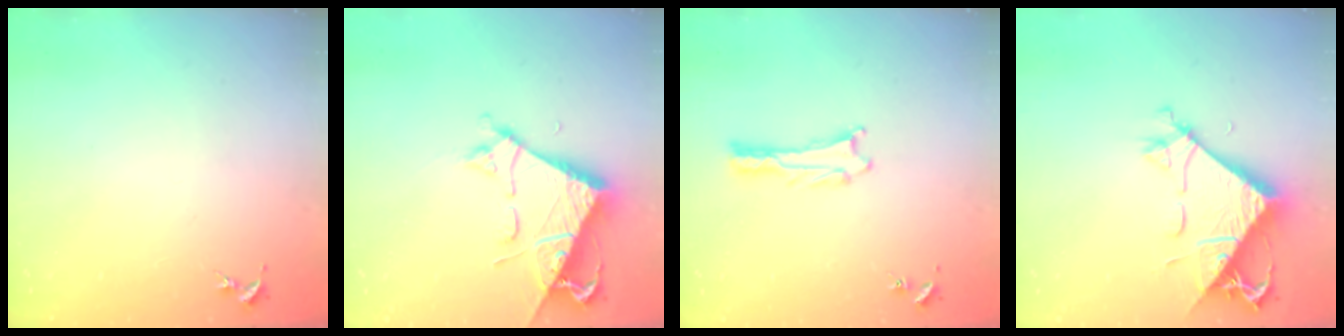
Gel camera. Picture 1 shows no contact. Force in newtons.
{"total": 7.3, "press": 7.3, "slide": 0.6}
{"total": 0.8, "press": 0.7, "slide": 0.1}
{"total": 9.3, "press": 9.2, "slide": 0.9}